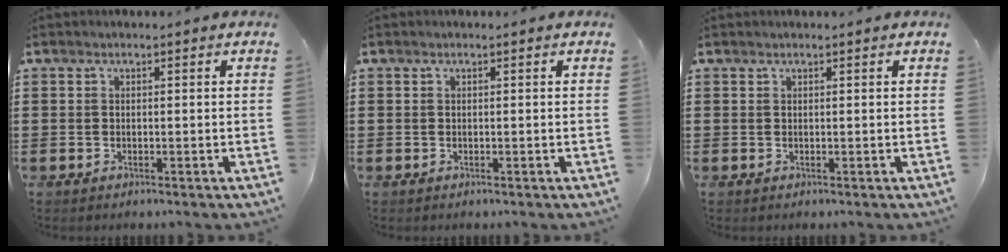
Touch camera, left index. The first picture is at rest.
{"total": 0.0}
{"total": 0.0}